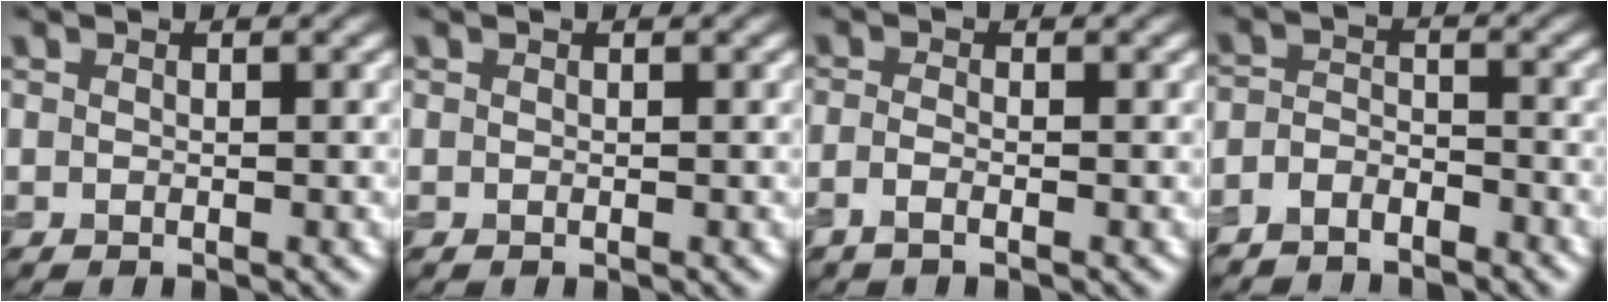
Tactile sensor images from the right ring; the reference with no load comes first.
{"total": 0.0}
{"total": 1.1, "force": [-0.7, 0.1, 0.8], "torque": [-0.018, -0.001, -0.018]}
{"total": 3.4, "force": [-3.2, 1.1, 0.5], "torque": [-0.007, -0.004, -0.069]}